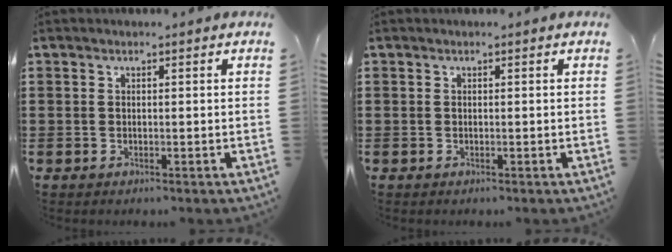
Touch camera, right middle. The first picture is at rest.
{"total": 0.0}